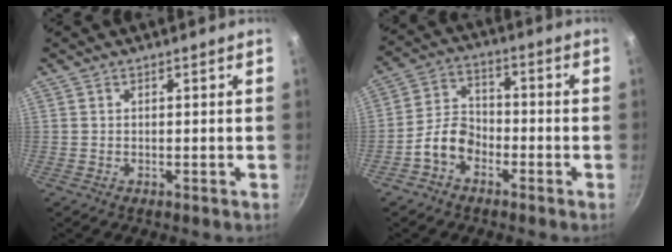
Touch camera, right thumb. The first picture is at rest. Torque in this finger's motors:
{"motor_torque": [1.24, 1.21, 1.14, -0.71, 0.04]}